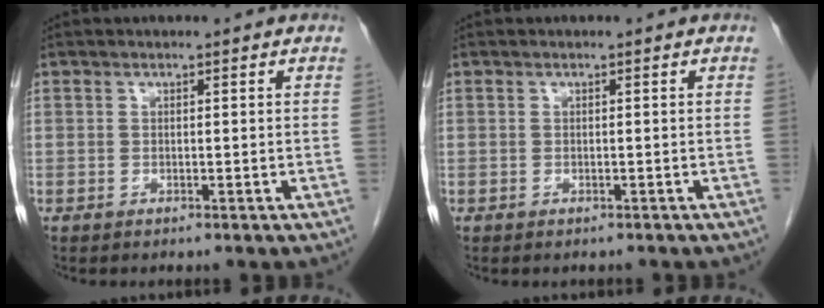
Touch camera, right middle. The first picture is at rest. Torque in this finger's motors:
{"motor_torque": [0.06, -0.04, 0.00, 0.00]}